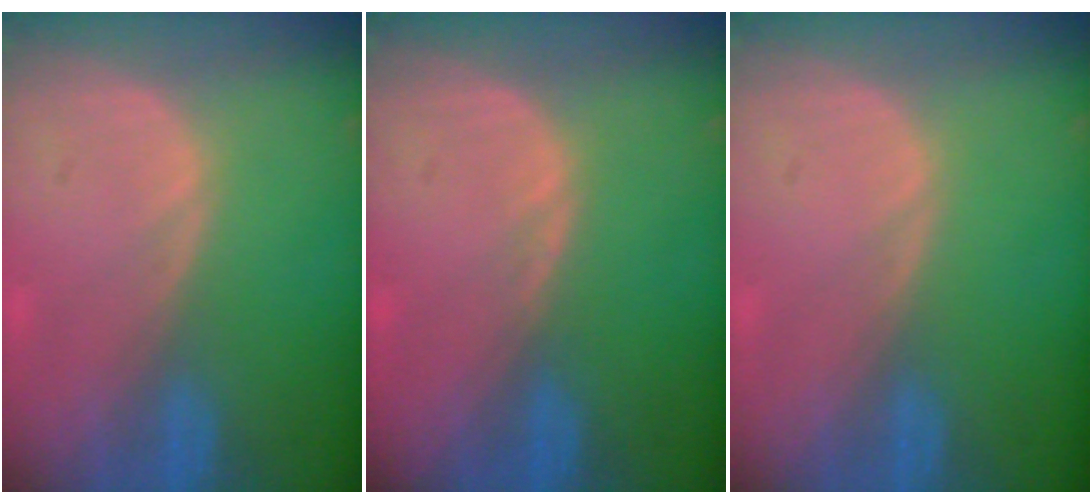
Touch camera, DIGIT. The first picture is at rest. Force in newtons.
{"total": 0.5, "press": 0.5, "slide": 0.2}
{"total": 0.0}